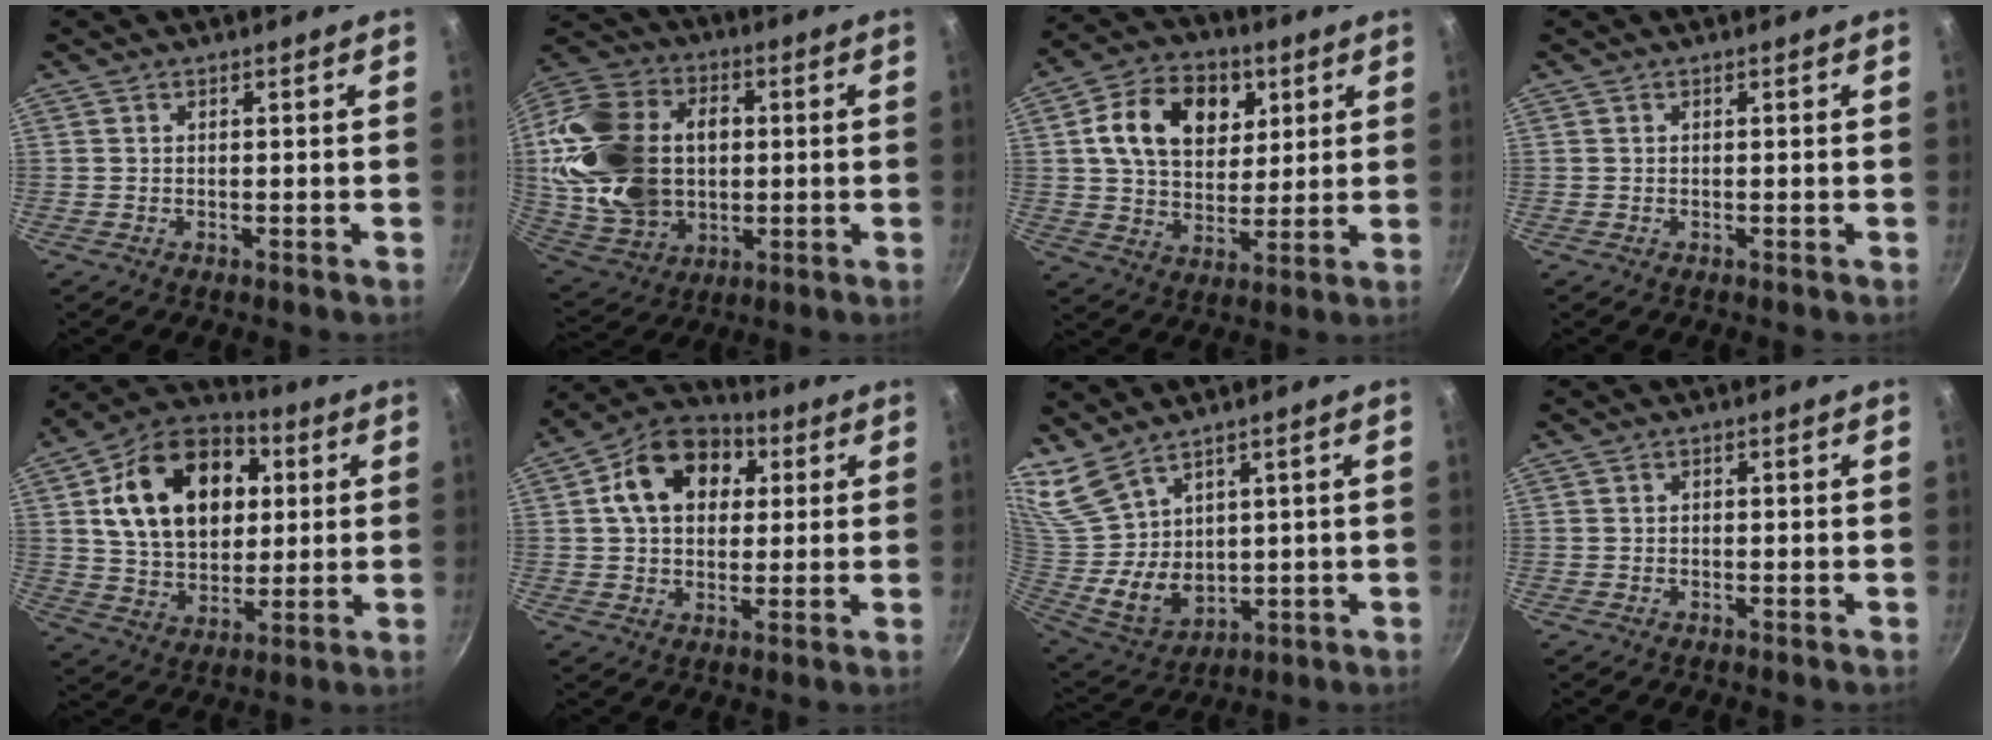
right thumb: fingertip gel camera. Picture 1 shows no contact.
{"total": 25.2, "force": [1.2, 18.4, 17.2], "torque": [-0.319, 0.023, 0.034]}
{"total": 16.2, "force": [5.2, 11.6, 10.1], "torque": [-0.137, -0.004, 0.078]}
{"total": 0.0}
{"total": 22.4, "force": [5.3, 15.6, 15.2], "torque": [-0.226, 0.010, 0.082]}
{"total": 14.9, "force": [4.0, 10.9, 9.3], "torque": [-0.126, 0.020, 0.050]}
{"total": 11.7, "force": [8.1, 5.8, 6.2], "torque": [-0.111, -0.063, 0.188]}
{"total": 0.5, "force": [-0.1, 0.5, 0.2], "torque": [-0.003, 0.003, -0.001]}